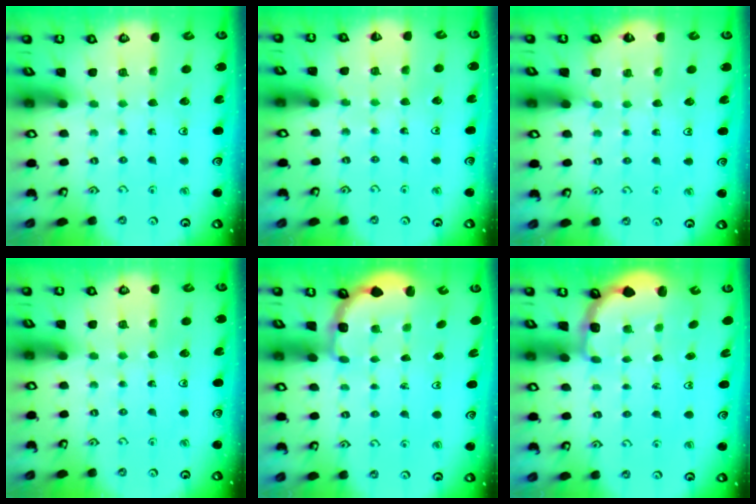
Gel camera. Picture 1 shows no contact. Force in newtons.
{"total": 2.9, "press": 2.9, "slide": 0.5}
{"total": 2.9, "press": 2.9, "slide": 0.3}
{"total": 0.0}
{"total": 2.8, "press": 2.5, "slide": 1.4}
{"total": 2.8, "press": 2.3, "slide": 1.7}